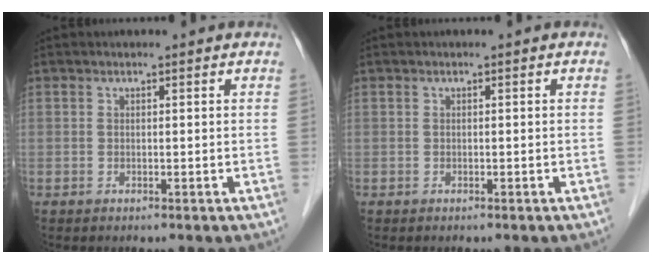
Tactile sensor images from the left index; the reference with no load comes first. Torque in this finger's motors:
{"motor_torque": [-0.01, 0.01, 0.02, 0.00]}